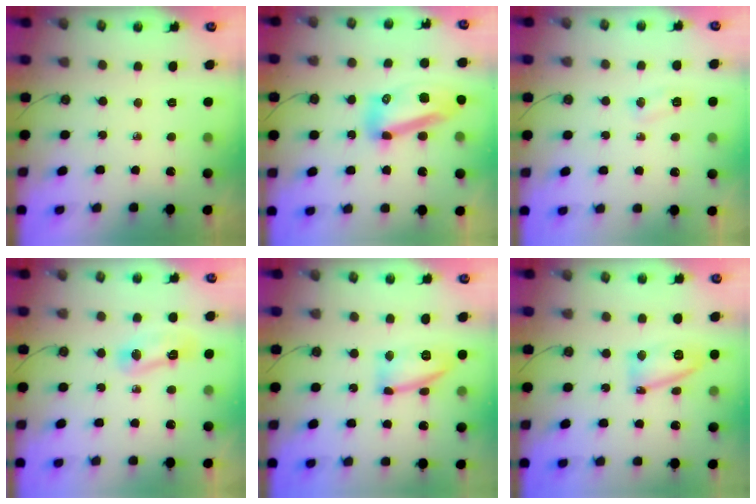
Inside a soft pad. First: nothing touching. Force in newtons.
{"total": 12.7, "press": 12.6, "slide": 1.5}
{"total": 4.0, "press": 4.0, "slide": 0.5}
{"total": 6.8, "press": 6.7, "slide": 0.9}
{"total": 13.4, "press": 13.3, "slide": 1.0}
{"total": 9.8, "press": 9.7, "slide": 1.2}